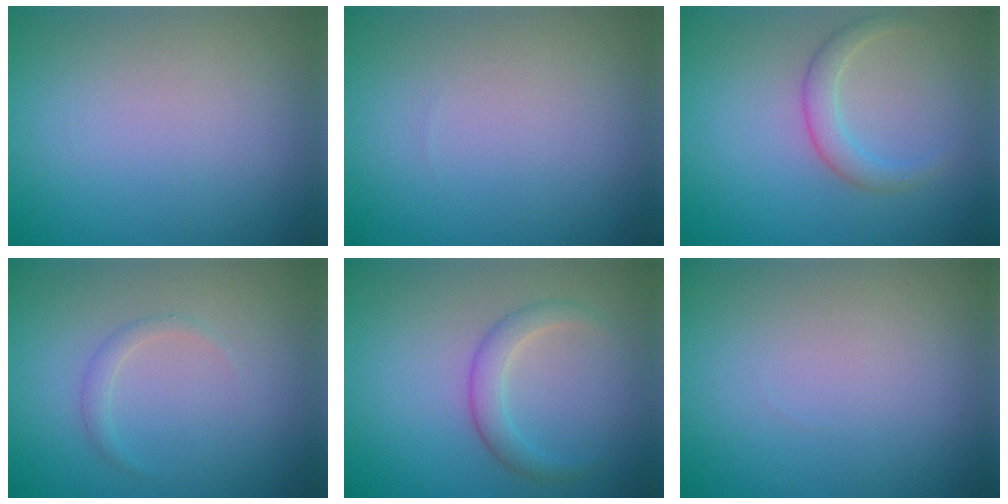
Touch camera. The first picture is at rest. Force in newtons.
{"total": 0.0}
{"total": 2.2, "press": 2.1, "slide": 0.1}
{"total": 0.9, "press": 0.9, "slide": 0.1}
{"total": 2.3, "press": 2.3, "slide": 0.1}
{"total": 0.0}